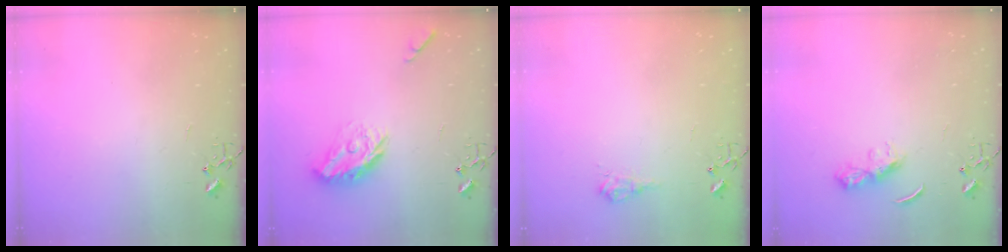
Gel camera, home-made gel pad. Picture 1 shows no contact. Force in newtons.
{"total": 13.5, "press": 13.4, "slide": 0.7}
{"total": 8.5, "press": 8.5, "slide": 0.8}
{"total": 6.7, "press": 6.7, "slide": 0.6}